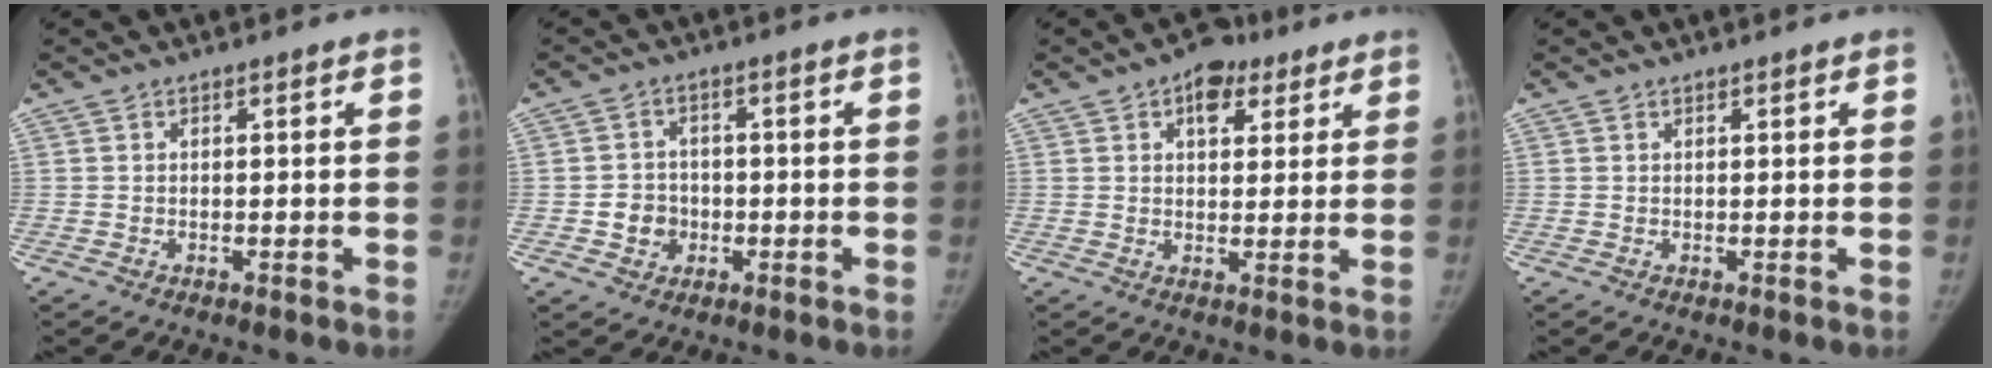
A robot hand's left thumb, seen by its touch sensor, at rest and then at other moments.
{"total": 4.6, "force": [-1.1, 4.2, 1.6], "torque": [-0.004, 0.009, -0.018]}
{"total": 7.2, "force": [3.8, 4.5, 4.1], "torque": [-0.028, -0.009, 0.051]}
{"total": 0.0}